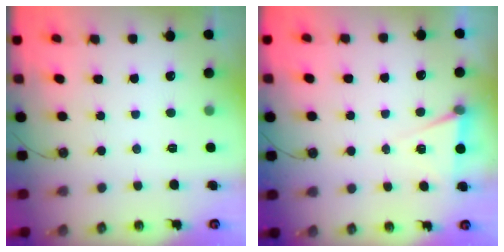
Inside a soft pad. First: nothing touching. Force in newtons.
{"total": 5.5, "press": 3.3, "slide": 4.4}